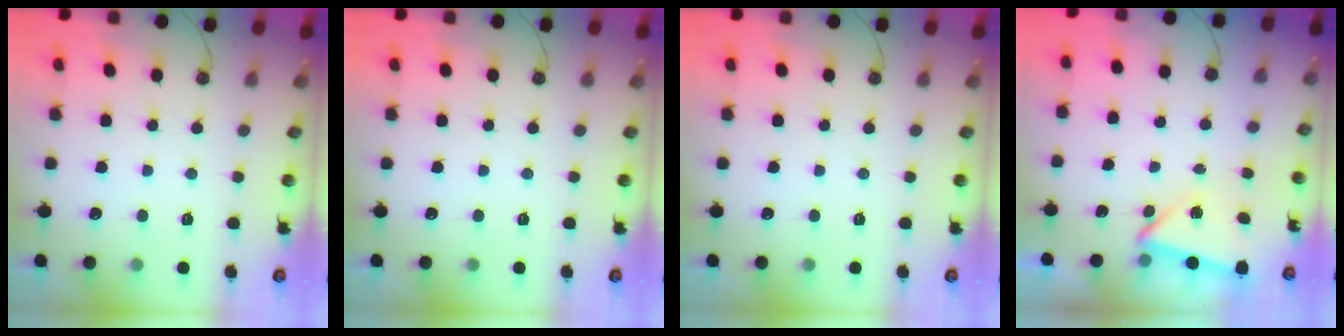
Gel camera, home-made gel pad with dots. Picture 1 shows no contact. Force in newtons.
{"total": 0.0}
{"total": 0.0}
{"total": 3.5, "press": 3.4, "slide": 0.7}